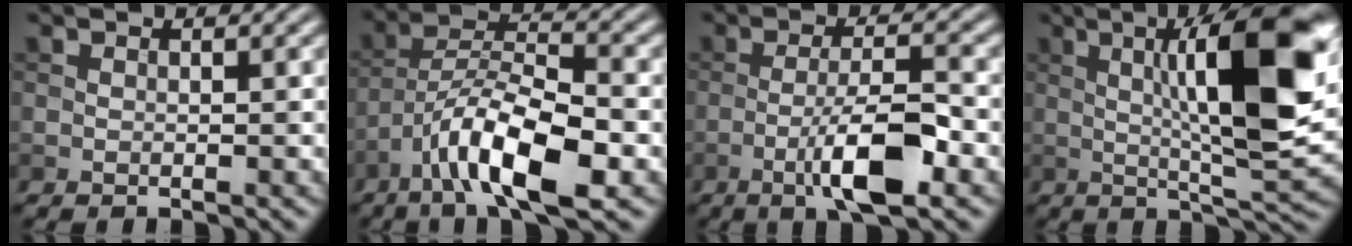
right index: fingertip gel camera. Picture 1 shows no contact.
{"total": 9.5, "force": [-4.9, 2.9, 7.6], "torque": [-0.126, 0.015, -0.092]}
{"total": 6.6, "force": [-2.7, 1.4, 5.9], "torque": [-0.106, 0.008, -0.051]}
{"total": 12.9, "force": [2.4, 2.8, 12.3], "torque": [-0.179, 0.009, 0.033]}